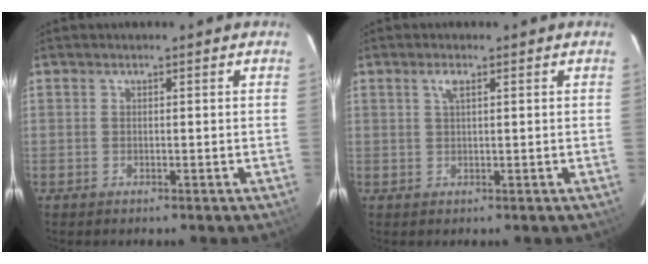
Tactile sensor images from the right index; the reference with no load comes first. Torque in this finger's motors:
{"motor_torque": [0.26, 0.10, 0.03, 0.03]}